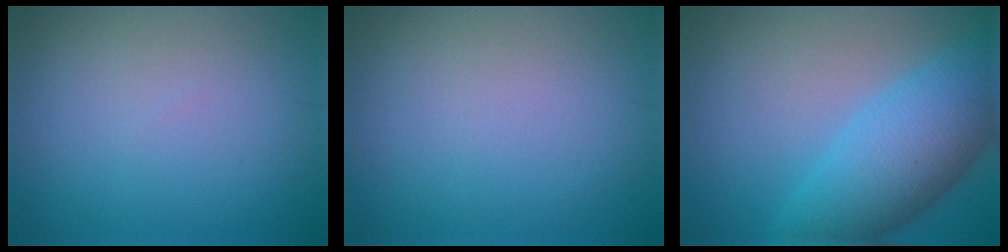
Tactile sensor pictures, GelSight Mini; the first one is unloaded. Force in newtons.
{"total": 0.0}
{"total": 7.9, "press": 7.9, "slide": 0.2}